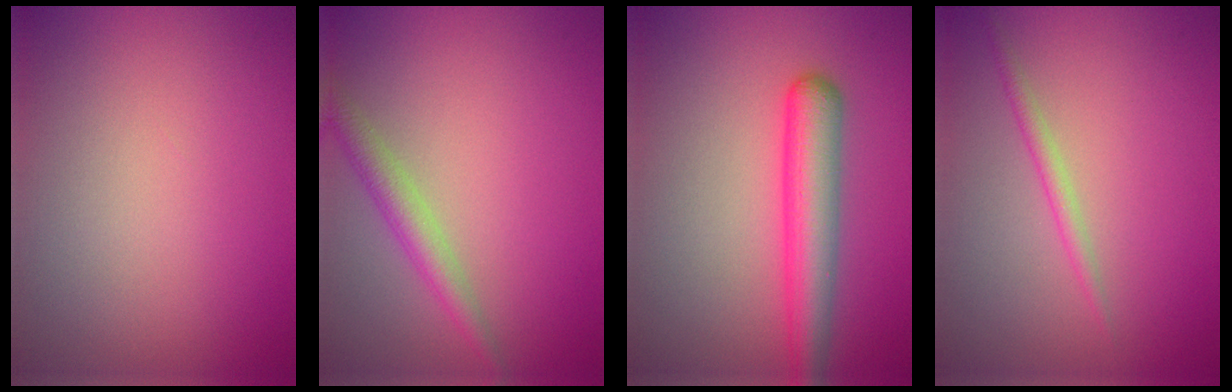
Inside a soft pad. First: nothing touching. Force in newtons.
{"total": 2.5, "press": 2.5, "slide": 0.1}
{"total": 4.7, "press": 4.7, "slide": 0.1}
{"total": 1.4, "press": 1.4, "slide": 0.0}